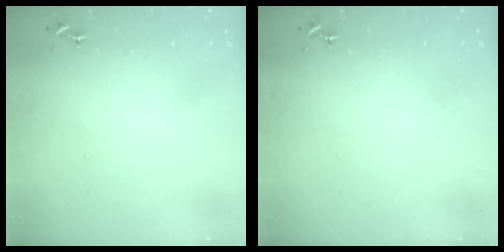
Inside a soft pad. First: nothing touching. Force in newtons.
{"total": 0.0}